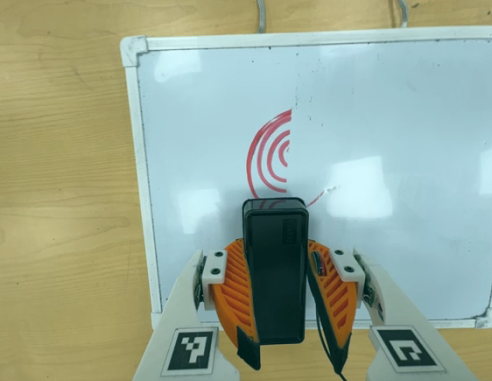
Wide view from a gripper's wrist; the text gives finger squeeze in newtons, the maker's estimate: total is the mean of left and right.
{"total": 6.6, "left": 5.7, "right": 7.4}